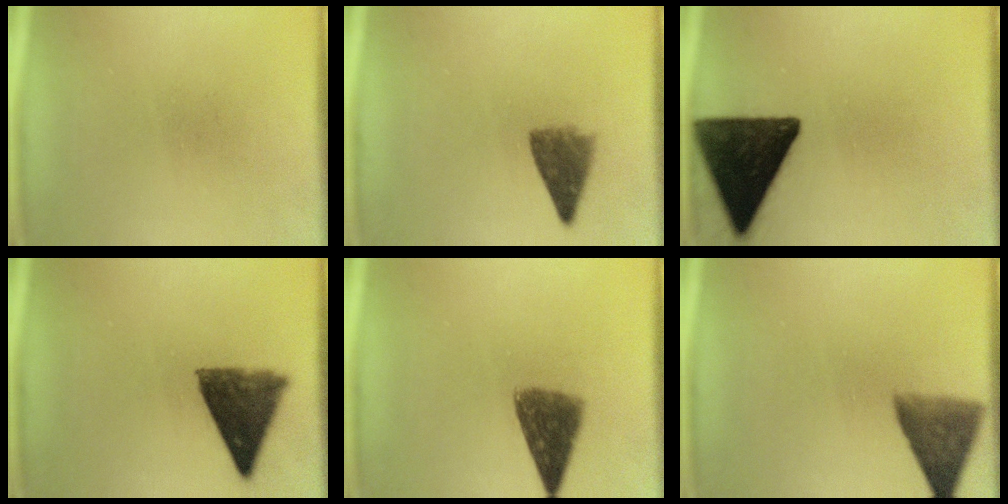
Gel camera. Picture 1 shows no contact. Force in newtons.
{"total": 4.6}
{"total": 16.2}
{"total": 9.6}
{"total": 6.7}
{"total": 6.8}